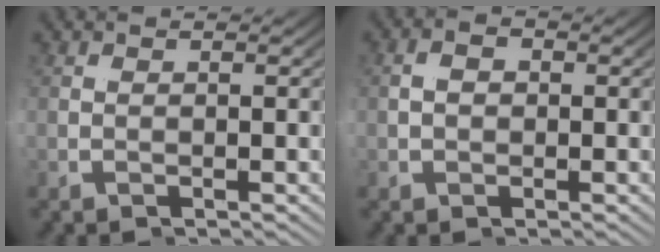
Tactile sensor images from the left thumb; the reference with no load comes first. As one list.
[{"total": 1.1, "force": [-0.6, 0.8, 0.6], "torque": [-0.005, -0.005, -0.005]}]